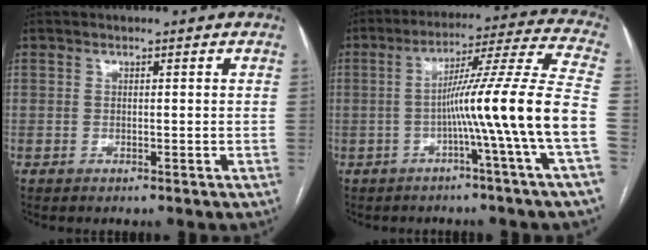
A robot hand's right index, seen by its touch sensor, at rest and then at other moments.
{"total": 14.9, "force": [-3.8, -3.0, 14.1], "torque": [-0.210, 0.007, -0.070]}